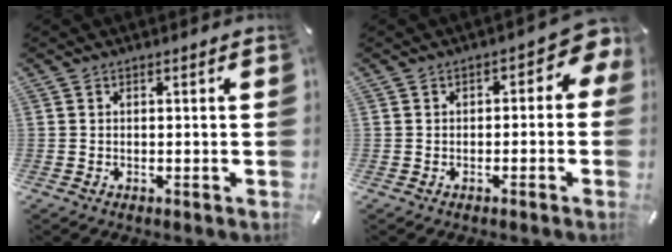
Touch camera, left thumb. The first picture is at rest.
{"total": 4.3, "force": [-0.1, 2.7, 3.4], "torque": [-0.043, 0.001, -0.010]}